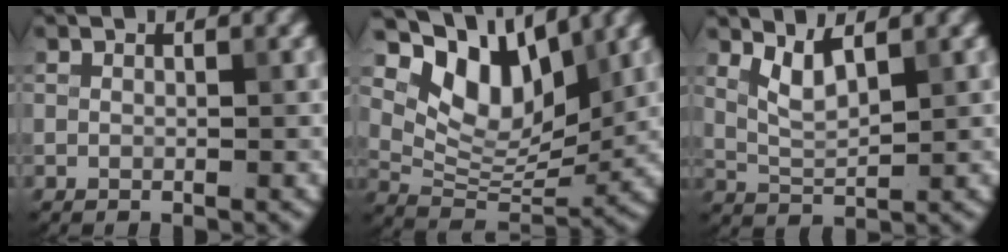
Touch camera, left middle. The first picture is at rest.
{"total": 8.4, "force": [4.7, 4.5, 5.3], "torque": [-0.089, -0.009, 0.082]}
{"total": 2.7, "force": [1.7, 0.7, 2.1], "torque": [-0.048, -0.008, 0.039]}